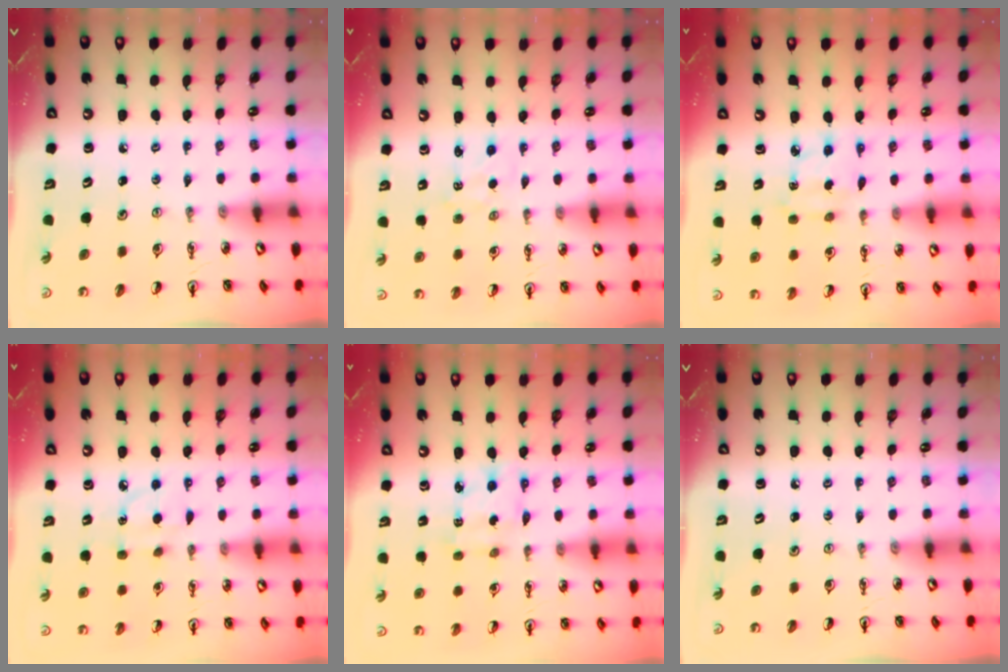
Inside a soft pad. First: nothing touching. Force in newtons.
{"total": 1.6, "press": 1.5, "slide": 0.3}
{"total": 3.1, "press": 3.1, "slide": 0.0}
{"total": 7.0, "press": 7.0, "slide": 0.5}
{"total": 2.9, "press": 2.9, "slide": 0.2}
{"total": 0.0}